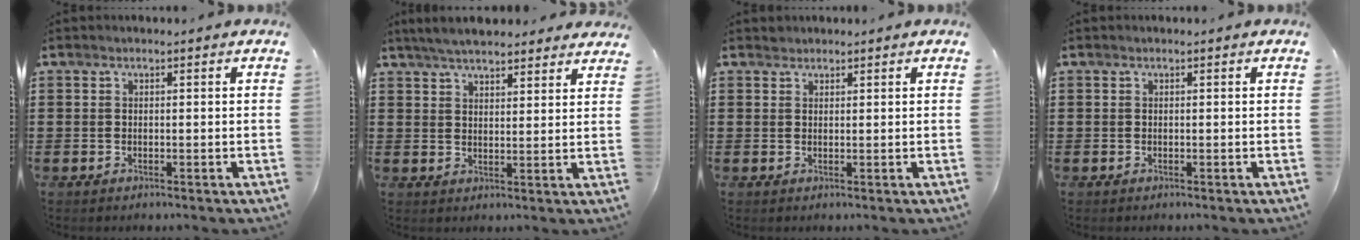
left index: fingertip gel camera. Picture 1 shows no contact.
{"total": 5.1, "force": [4.7, 1.2, 1.4], "torque": [-0.042, -0.005, 0.089]}
{"total": 0.9, "force": [0.8, 0.4, 0.0], "torque": [-0.002, 0.000, 0.017]}
{"total": 0.0}